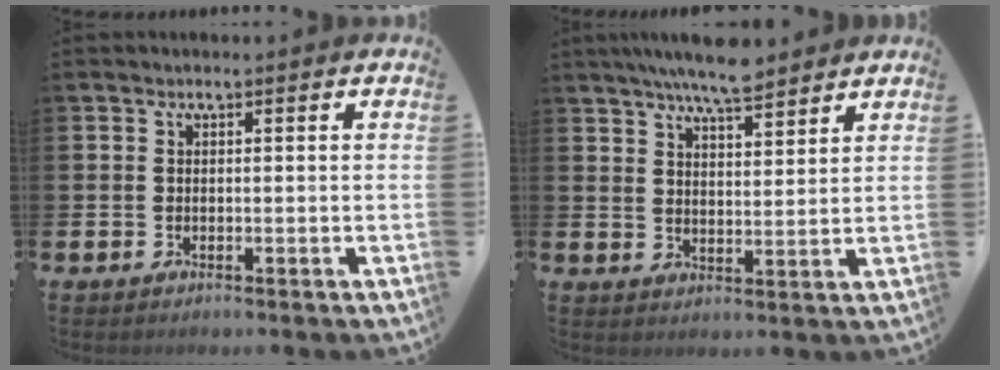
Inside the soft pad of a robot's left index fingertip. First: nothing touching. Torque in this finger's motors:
{"motor_torque": [0.61, -0.63, 0.40, 0.21]}